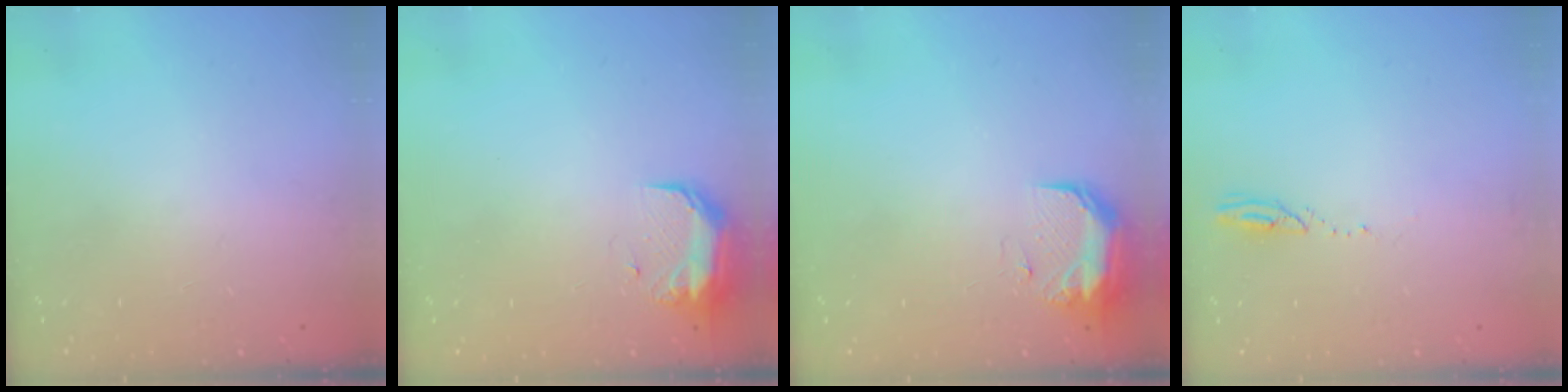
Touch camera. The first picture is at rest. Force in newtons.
{"total": 9.3, "press": 9.1, "slide": 1.9}
{"total": 8.8, "press": 8.7, "slide": 1.2}
{"total": 2.4, "press": 2.4, "slide": 0.3}